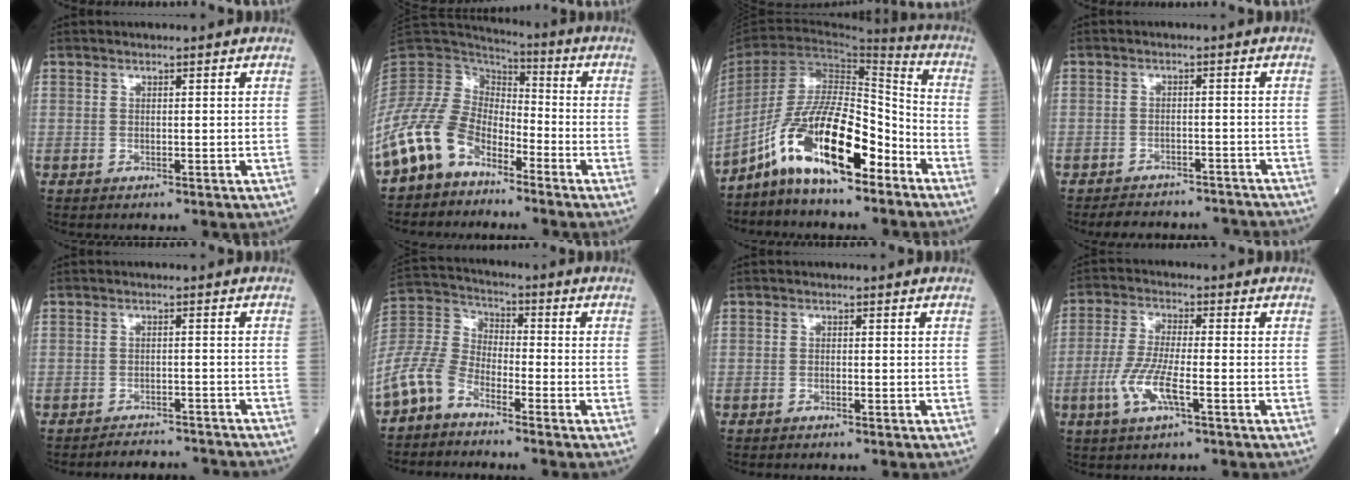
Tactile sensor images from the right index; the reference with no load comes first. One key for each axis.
{"total": 11.8, "fx": -7.8, "fy": 6.8, "fz": 5.7, "tx": -0.139, "ty": 0.023, "tz": -0.166}
{"total": 14.7, "fx": -9.0, "fy": 3.4, "fz": 11.1, "tx": -0.208, "ty": 0.011, "tz": -0.163}
{"total": 9.5, "fx": -8.9, "fy": 3.0, "fz": 1.4, "tx": -0.017, "ty": 0.011, "tz": -0.107}
{"total": 7.5, "fx": -7.4, "fy": 0.6, "fz": 0.9, "tx": -0.006, "ty": 0.002, "tz": -0.092}
{"total": 11.0, "fx": -8.3, "fy": 5.1, "fz": 5.2, "tx": -0.128, "ty": 0.019, "tz": -0.178}
{"total": 0.5, "fx": -0.5, "fy": 0.1, "fz": 0.2, "tx": -0.007, "ty": 0.000, "tz": -0.011}
{"total": 7.6, "fx": -2.8, "fy": 1.2, "fz": 6.9, "tx": -0.151, "ty": -0.007, "tz": -0.056}